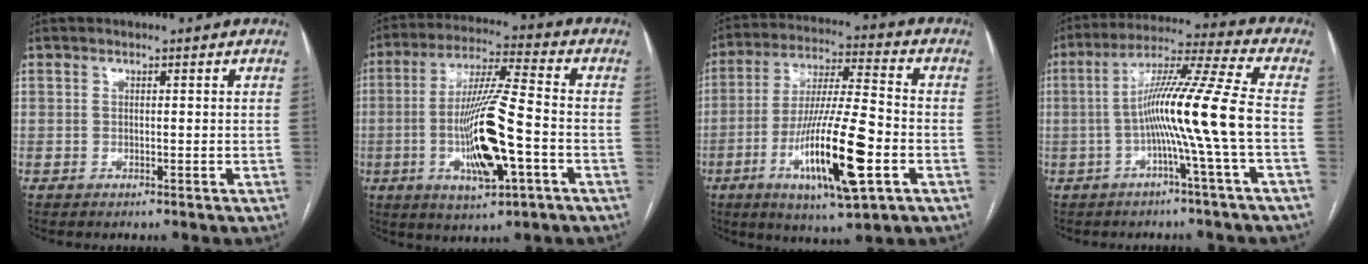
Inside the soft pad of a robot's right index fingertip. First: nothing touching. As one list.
[{"total": 14.5, "force": [-3.6, 1.7, 14.0], "torque": [-0.265, -0.007, -0.060]}, {"total": 17.3, "force": [-5.8, 2.0, 16.2], "torque": [-0.304, -0.016, -0.095]}, {"total": 12.8, "force": [-2.5, -2.3, 12.4], "torque": [-0.217, 0.015, -0.050]}]